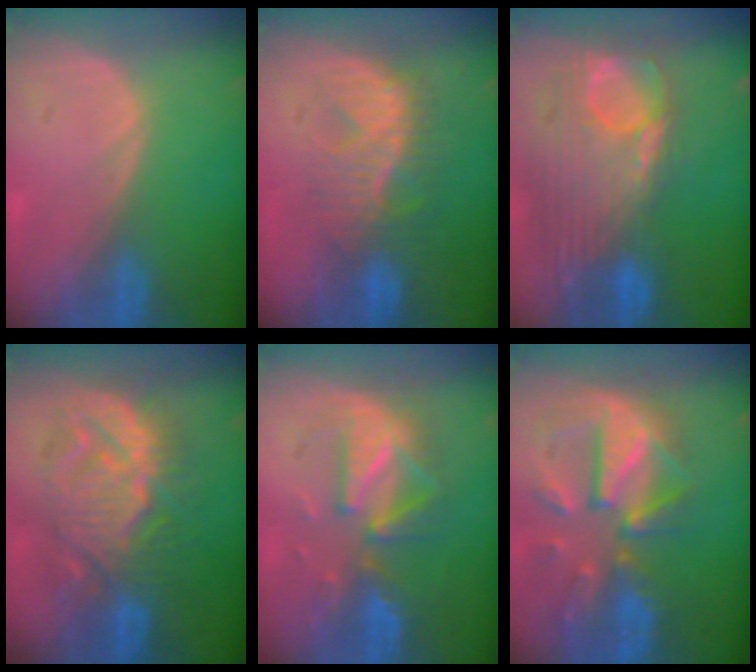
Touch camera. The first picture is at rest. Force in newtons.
{"total": 8.0, "press": 7.9, "slide": 1.3}
{"total": 12.8, "press": 10.8, "slide": 6.9}
{"total": 10.6, "press": 10.6, "slide": 0.7}
{"total": 8.3, "press": 8.2, "slide": 0.4}
{"total": 12.1, "press": 10.5, "slide": 5.9}